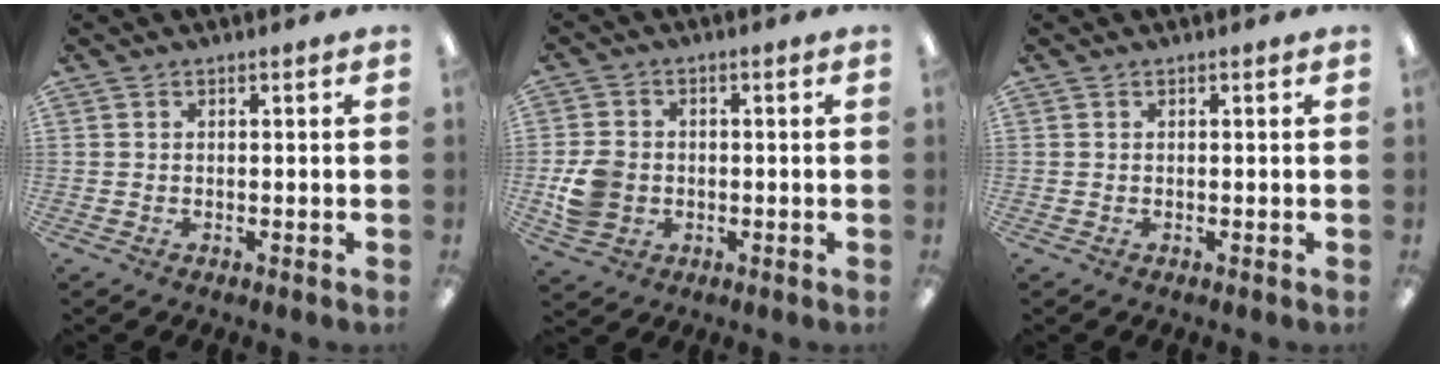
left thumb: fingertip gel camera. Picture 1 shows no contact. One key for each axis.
{"total": 7.9, "fx": -1.1, "fy": 6.6, "fz": 4.1, "tx": -0.089, "ty": 0.013, "tz": -0.017}
{"total": 0.0}